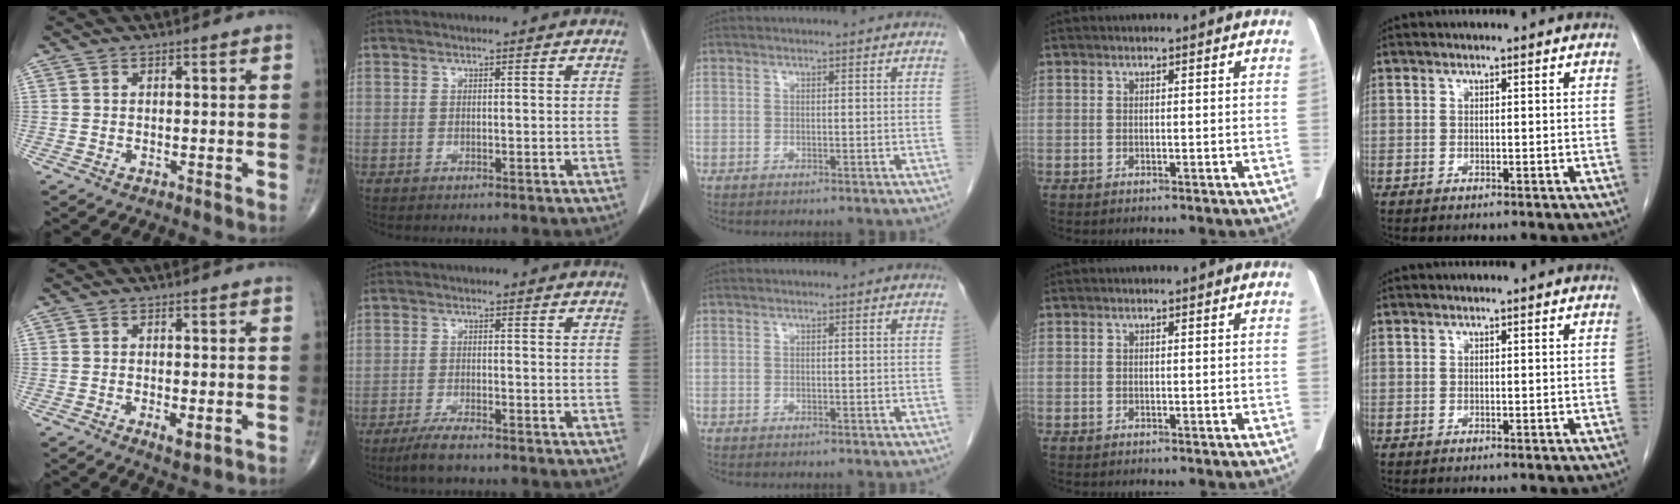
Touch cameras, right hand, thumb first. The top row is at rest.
{"thumb": {"total": 2.9, "force": [-0.8, 1.0, 2.6], "torque": [-0.042, -0.009, -0.014]}, "index": {"total": 3.7, "force": [-2.9, 0.5, 2.3], "torque": [-0.051, -0.006, -0.055]}}